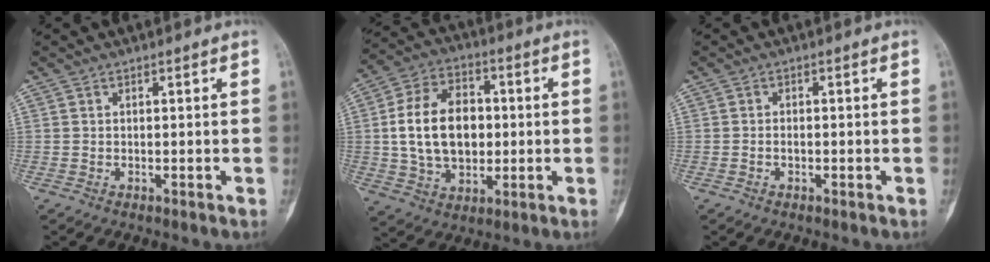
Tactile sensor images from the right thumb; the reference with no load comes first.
{"total": 16.1, "force": [0.7, 11.0, 11.8], "torque": [-0.183, 0.015, 0.014]}
{"total": 1.0, "force": [-0.4, 0.7, 0.7], "torque": [-0.013, 0.006, -0.007]}